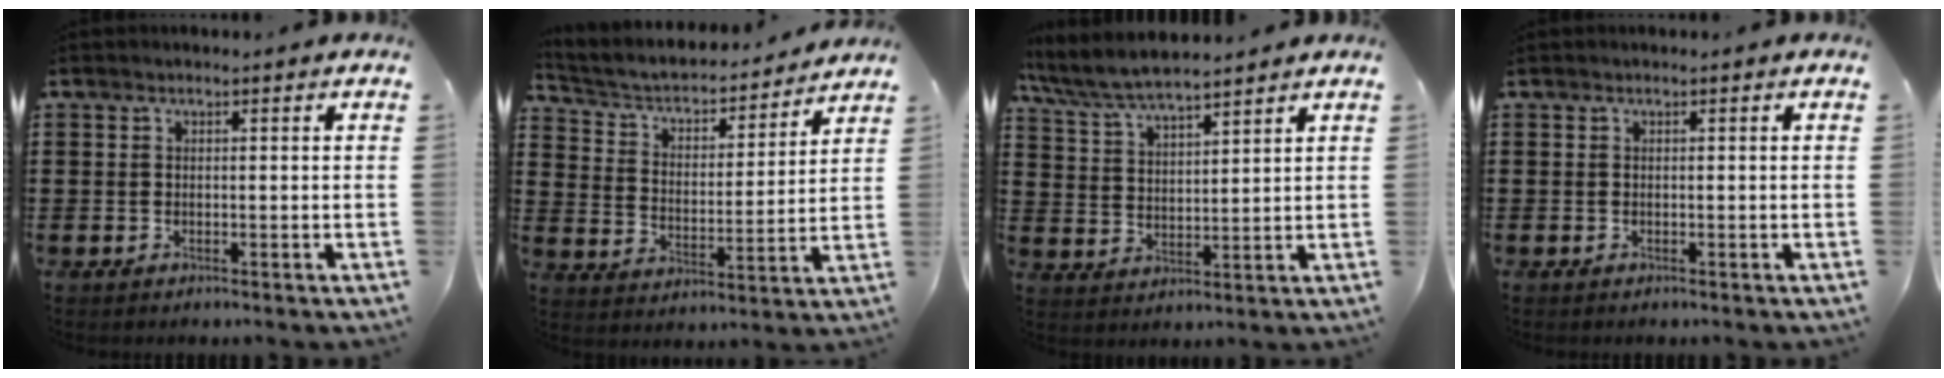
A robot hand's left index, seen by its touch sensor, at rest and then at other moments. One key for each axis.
{"total": 3.7, "fx": 3.3, "fy": 1.3, "fz": 1.3, "tx": -0.045, "ty": -0.027, "tz": 0.046}
{"total": 6.4, "fx": 6.0, "fy": 0.7, "fz": 2.3, "tx": -0.067, "ty": -0.023, "tz": 0.108}
{"total": 0.0}